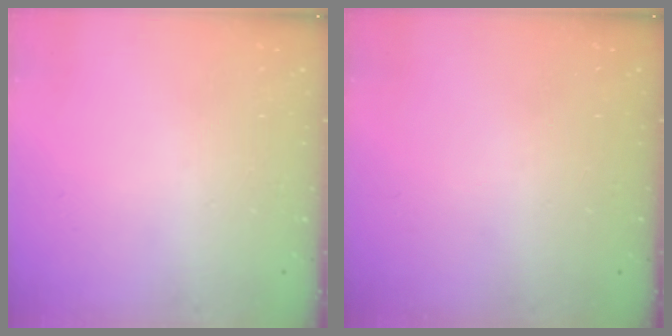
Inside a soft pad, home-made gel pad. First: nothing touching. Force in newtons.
{"total": 0.0}